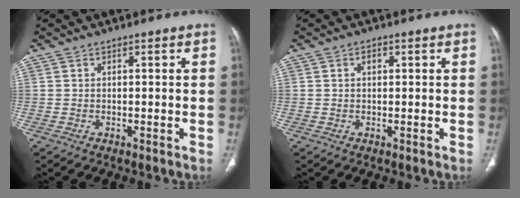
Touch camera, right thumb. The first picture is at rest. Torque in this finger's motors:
{"motor_torque": [-0.03, 0.24, 0.48, -0.36, -0.03]}